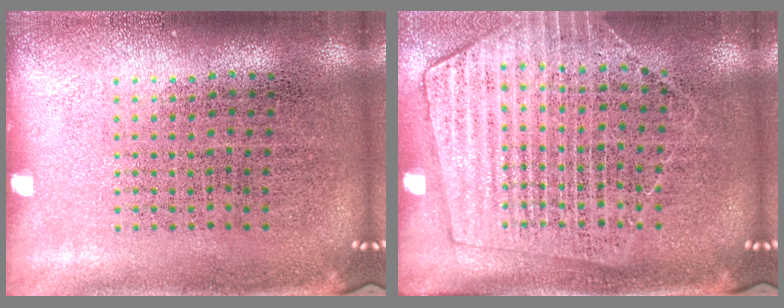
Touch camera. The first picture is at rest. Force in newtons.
{"total": 1.4, "press": 1.4, "slide": 0.2}